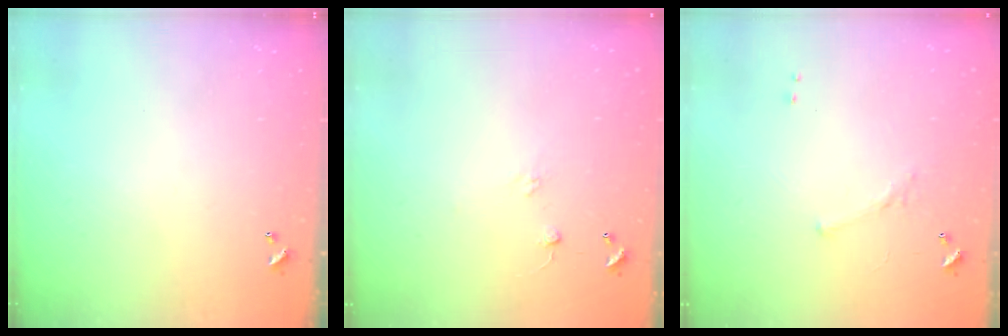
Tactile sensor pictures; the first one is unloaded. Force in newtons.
{"total": 6.7, "press": 6.6, "slide": 0.6}
{"total": 5.9, "press": 5.9, "slide": 0.8}